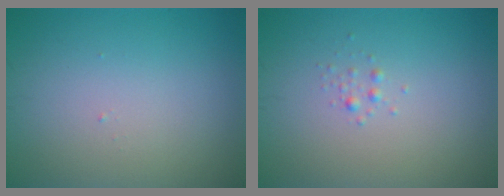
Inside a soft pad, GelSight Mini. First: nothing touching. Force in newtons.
{"total": 0.7, "press": 0.7, "slide": 0.0}